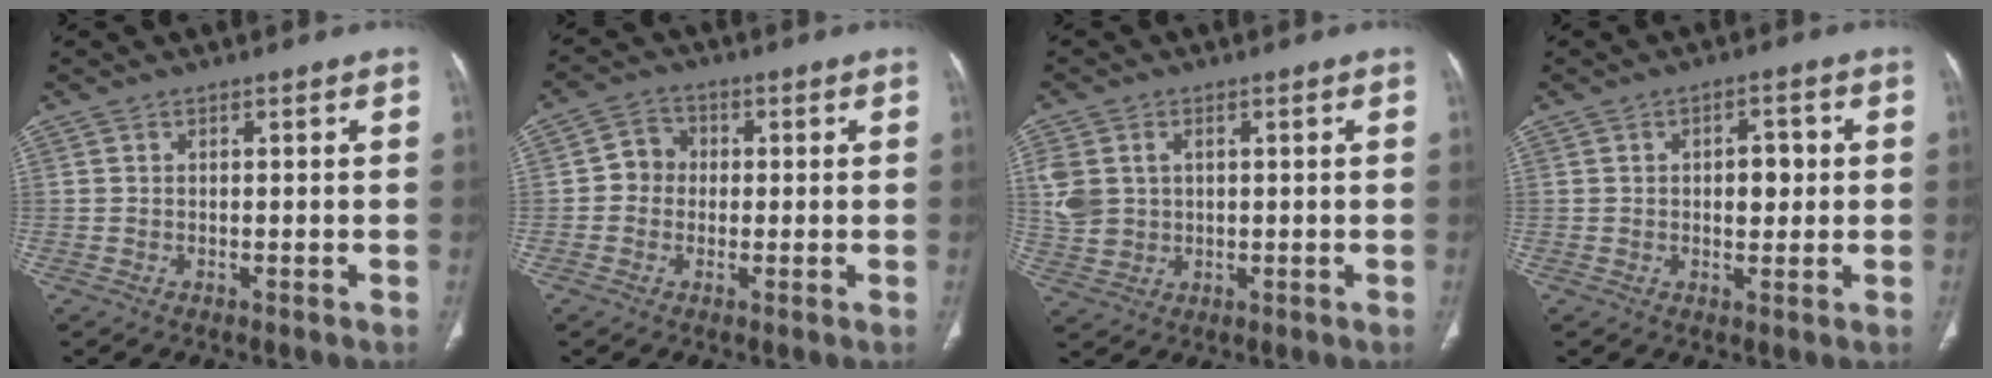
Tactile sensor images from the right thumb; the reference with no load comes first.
{"total": 4.7, "force": [-0.2, 4.3, 1.8], "torque": [-0.009, 0.013, -0.012]}
{"total": 8.5, "force": [1.8, 6.6, 5.0], "torque": [-0.117, 0.001, 0.049]}
{"total": 4.8, "force": [0.5, 2.8, 3.9], "torque": [-0.041, 0.003, 0.009]}